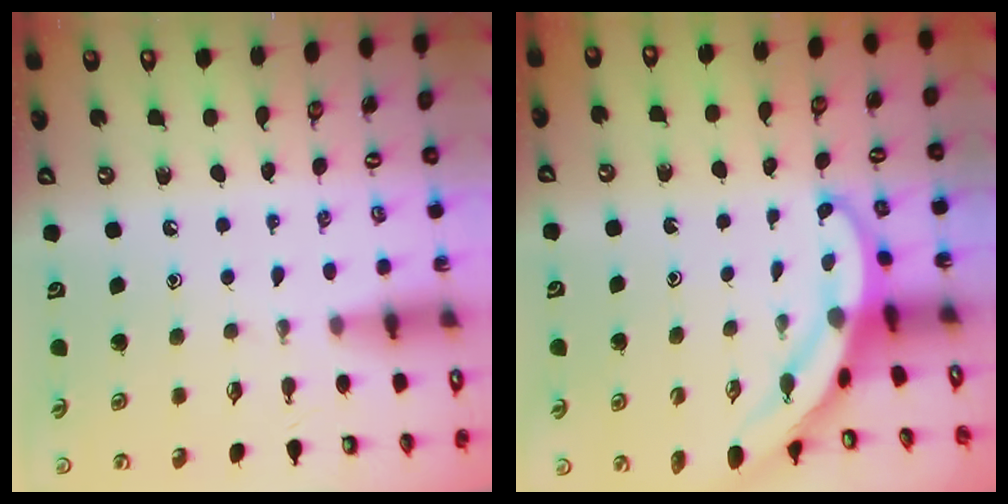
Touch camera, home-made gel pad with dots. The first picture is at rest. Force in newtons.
{"total": 3.6, "press": 3.6, "slide": 0.1}